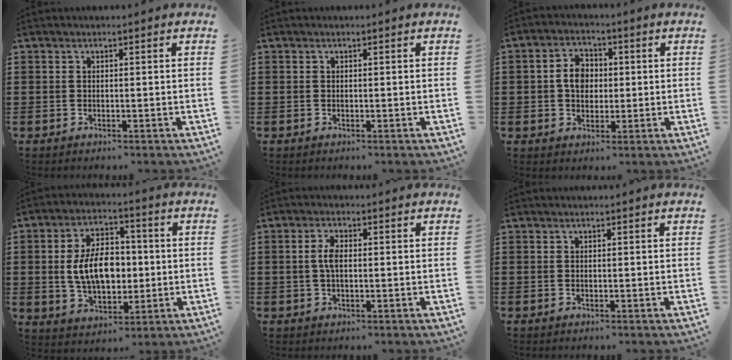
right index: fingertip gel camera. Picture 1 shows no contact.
{"total": 0.0}
{"total": 4.8, "force": [0.1, 3.6, 3.2], "torque": [-0.078, 0.012, -0.004]}
{"total": 9.4, "force": [0.1, 5.7, 7.5], "torque": [-0.148, 0.006, -0.004]}
{"total": 3.3, "force": [0.1, 1.3, 3.1], "torque": [-0.068, 0.000, -0.002]}
{"total": 0.0}